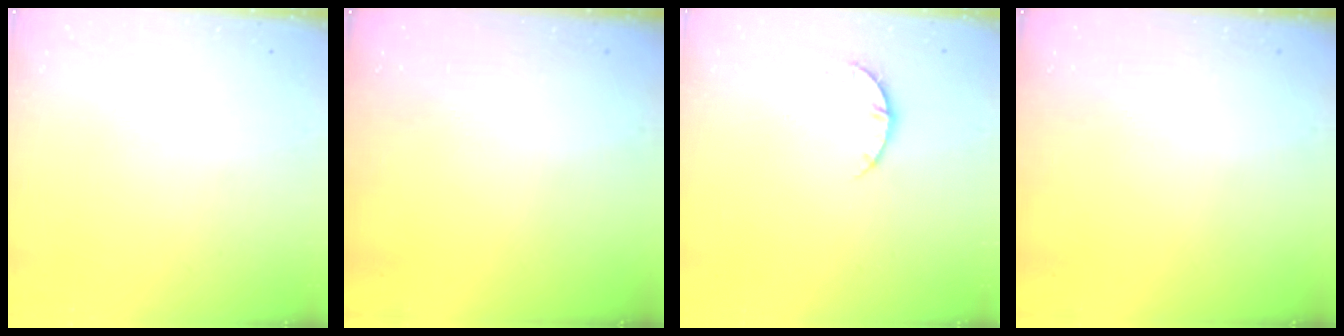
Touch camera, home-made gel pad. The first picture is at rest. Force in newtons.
{"total": 0.0}
{"total": 3.5, "press": 3.5, "slide": 0.5}
{"total": 0.0}